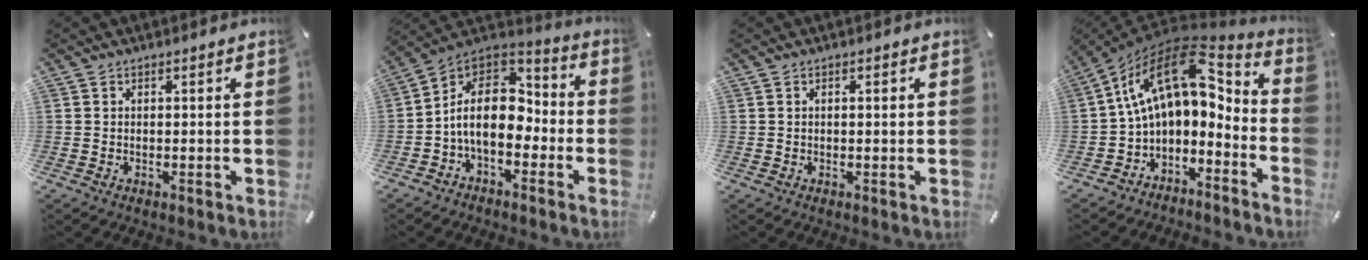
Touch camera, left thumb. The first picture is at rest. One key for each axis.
{"total": 14.0, "fx": -1.9, "fy": 9.5, "fz": 10.1, "tx": -0.196, "ty": 0.008, "tz": -0.037}
{"total": 0.7, "fx": 0.0, "fy": 0.3, "fz": 0.6, "tx": -0.011, "ty": 0.002, "tz": -0.001}
{"total": 16.1, "fx": 4.8, "fy": 9.3, "fz": 12.2, "tx": -0.218, "ty": -0.045, "tz": 0.081}